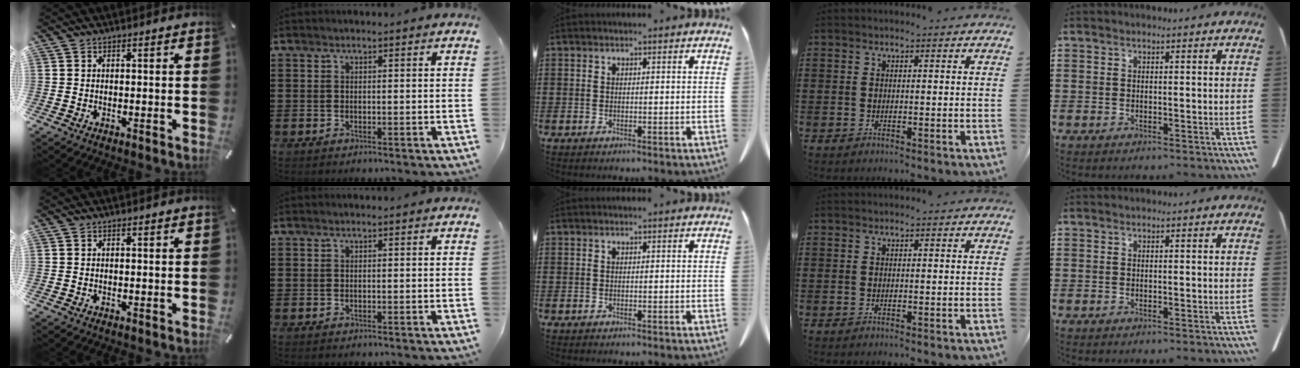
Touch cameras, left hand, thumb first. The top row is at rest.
{}